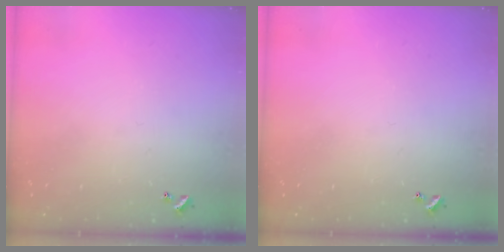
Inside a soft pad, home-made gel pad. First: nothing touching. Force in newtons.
{"total": 0.0}